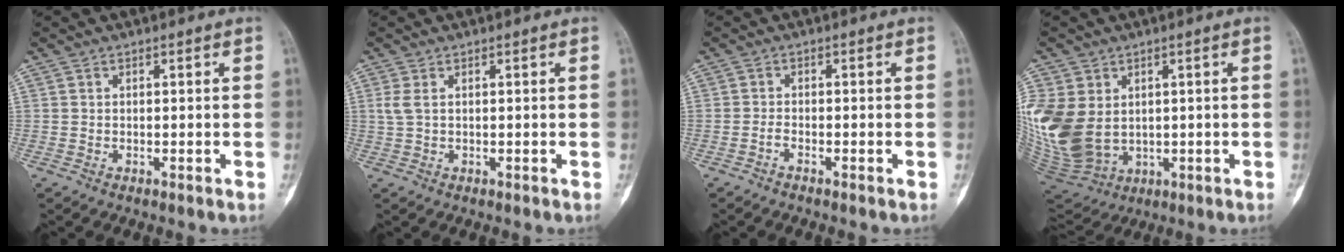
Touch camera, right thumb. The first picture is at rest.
{"total": 1.9, "force": [0.5, 0.8, 1.6], "torque": [-0.049, 0.008, 0.018]}
{"total": 0.8, "force": [-0.8, -0.1, 0.3], "torque": [-0.010, 0.004, -0.020]}
{"total": 17.2, "force": [1.8, 13.2, 11.0], "torque": [-0.255, -0.009, 0.066]}